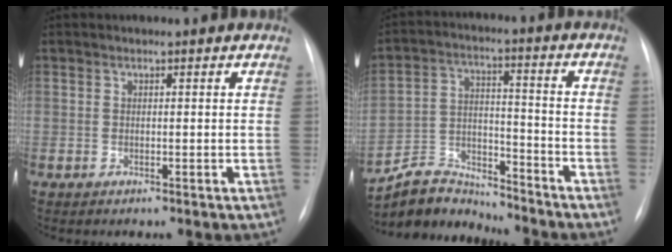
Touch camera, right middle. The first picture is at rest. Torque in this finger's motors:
{"motor_torque": [0.25, -0.45, 0.06, 0.00]}